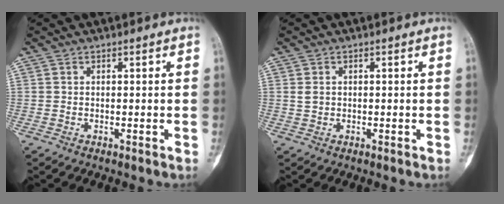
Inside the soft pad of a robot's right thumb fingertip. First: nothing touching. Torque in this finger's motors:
{"motor_torque": [-0.03, -0.03, 0.21, 0.10, 0.00]}